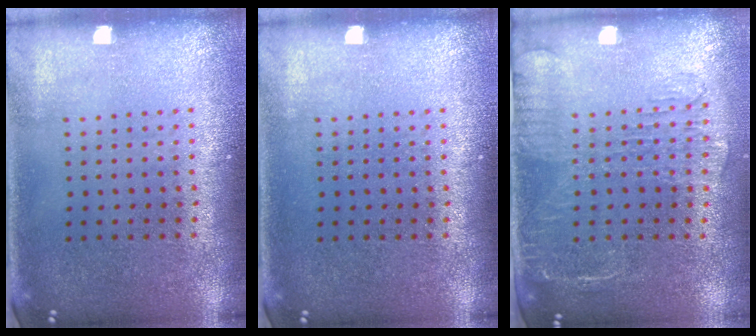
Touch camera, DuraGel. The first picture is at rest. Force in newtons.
{"total": 0.0}
{"total": 1.8, "press": 1.5, "slide": 1.0}